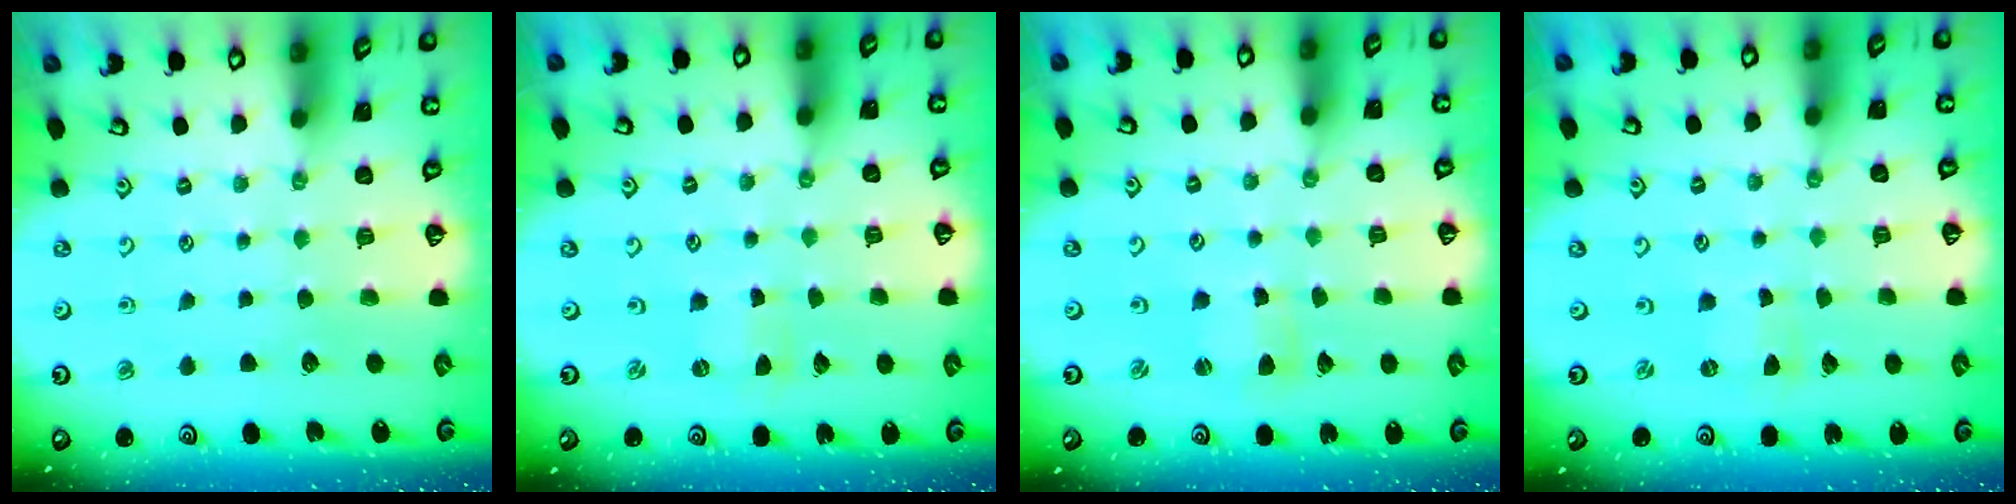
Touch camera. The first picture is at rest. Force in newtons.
{"total": 0.0}
{"total": 2.1, "press": 2.1, "slide": 0.2}
{"total": 0.0}